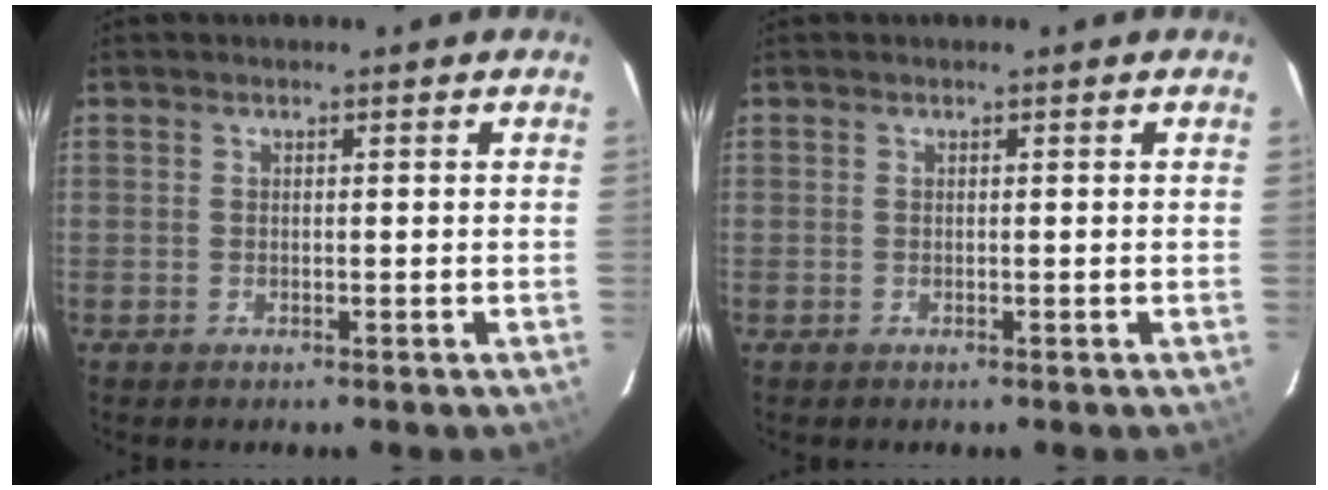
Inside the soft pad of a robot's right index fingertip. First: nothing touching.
{"total": 0.0}